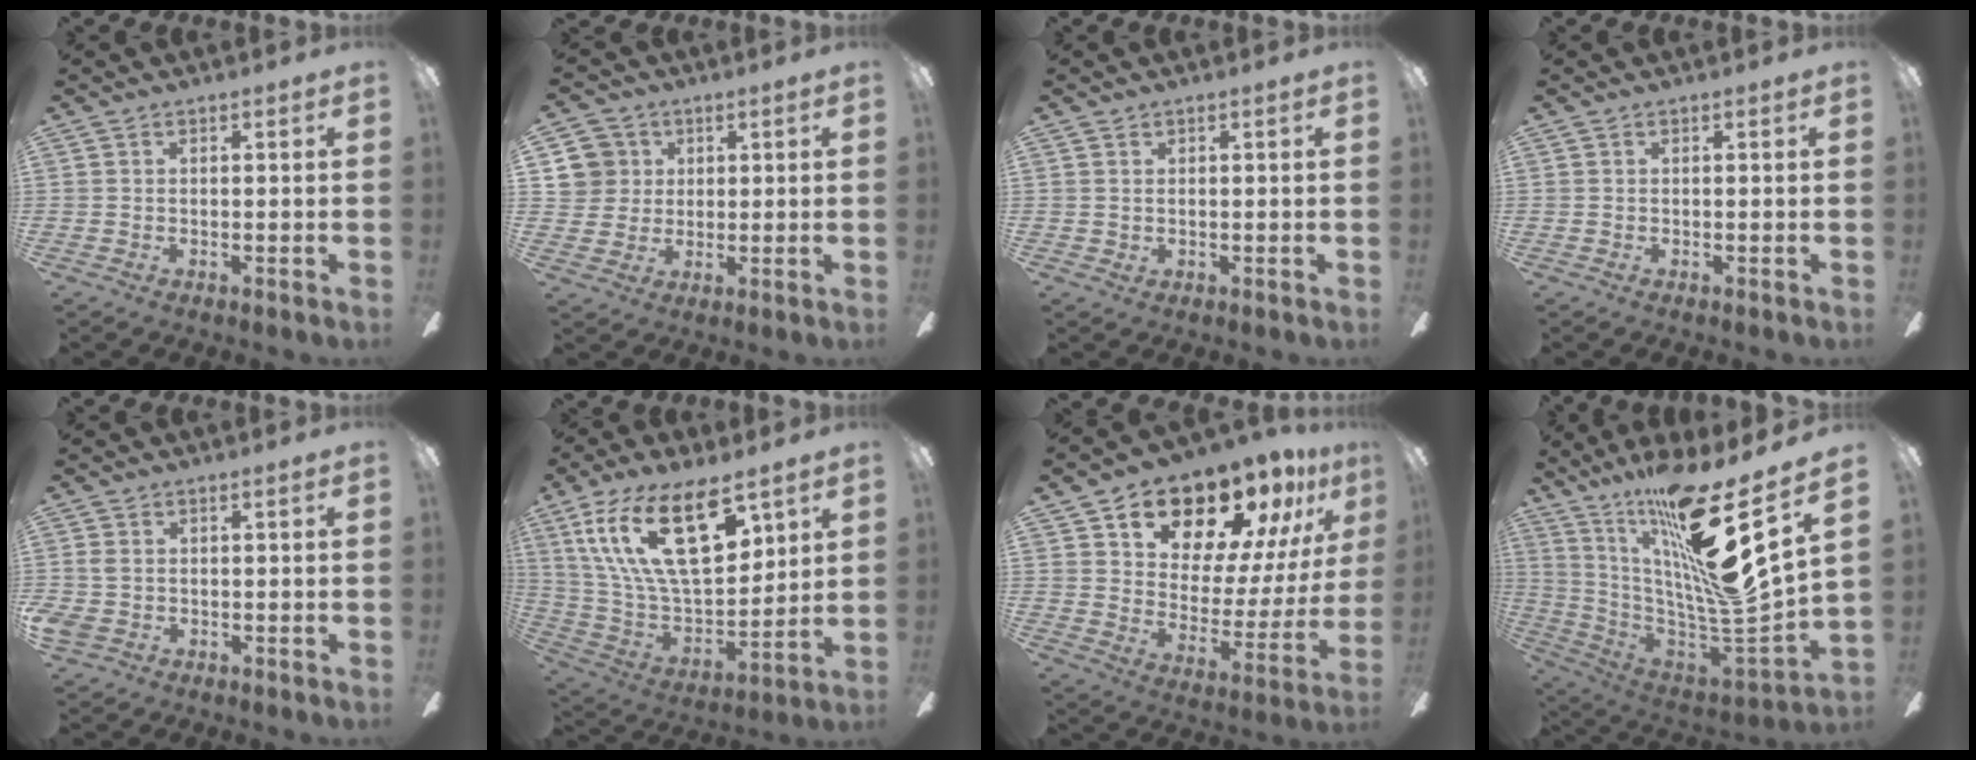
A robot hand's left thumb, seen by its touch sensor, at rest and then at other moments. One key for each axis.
{"total": 7.6, "fx": 2.8, "fy": 7.0, "fz": 0.8, "tx": -0.023, "ty": 0.002, "tz": 0.059}
{"total": 0.7, "fx": 0.5, "fy": 0.5, "fz": 0.0, "tx": -0.001, "ty": 0.003, "tz": 0.009}
{"total": 0.0}
{"total": 2.6, "fx": -0.7, "fy": 2.0, "fz": 1.6, "tx": -0.044, "ty": 0.002, "tz": -0.019}
{"total": 24.3, "fx": 12.7, "fy": 10.9, "fz": 17.6, "tx": -0.345, "ty": -0.061, "tz": 0.217}
{"total": 17.7, "fx": 14.3, "fy": 8.2, "fz": 6.6, "tx": -0.111, "ty": -0.111, "tz": 0.248}
{"total": 26.5, "fx": 16.0, "fy": 3.4, "fz": 20.8, "tx": -0.350, "ty": -0.127, "tz": 0.254}